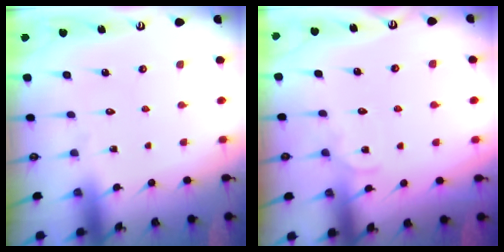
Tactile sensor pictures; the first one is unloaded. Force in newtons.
{"total": 5.9, "press": 5.9, "slide": 0.5}